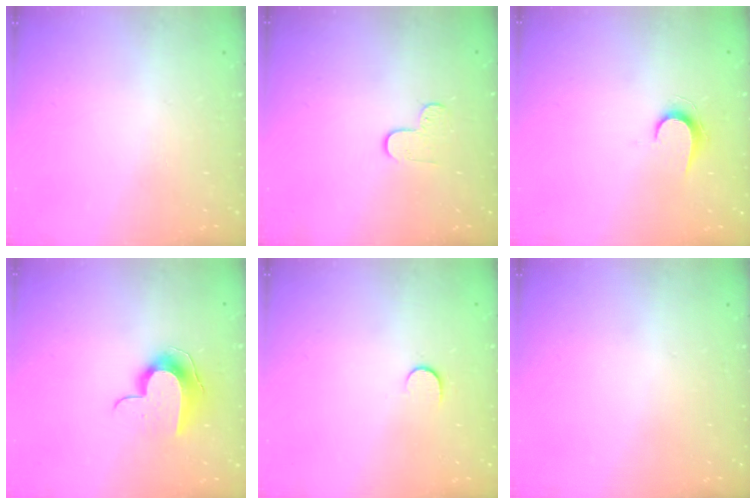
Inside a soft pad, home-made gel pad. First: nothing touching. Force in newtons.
{"total": 5.5, "press": 5.5, "slide": 0.5}
{"total": 5.9, "press": 5.9, "slide": 0.6}
{"total": 9.5, "press": 9.5, "slide": 0.4}
{"total": 5.3, "press": 5.2, "slide": 0.5}
{"total": 0.0}